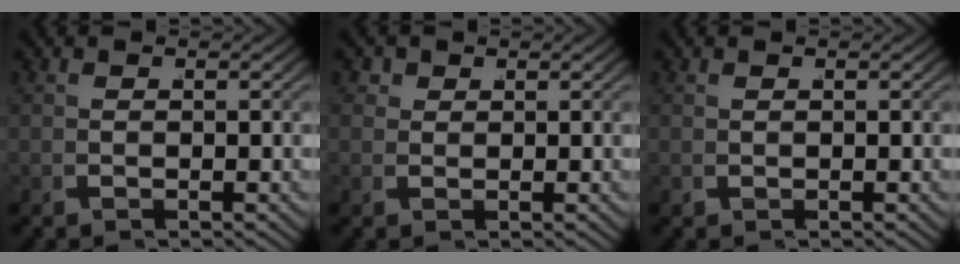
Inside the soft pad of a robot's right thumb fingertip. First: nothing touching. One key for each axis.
{"total": 1.6, "fx": 0.9, "fy": 1.2, "fz": 0.4, "tx": -0.012, "ty": -0.003, "tz": 0.018}
{"total": 0.7, "fx": 0.2, "fy": -0.6, "fz": -0.3, "tx": 0.012, "ty": 0.002, "tz": 0.008}